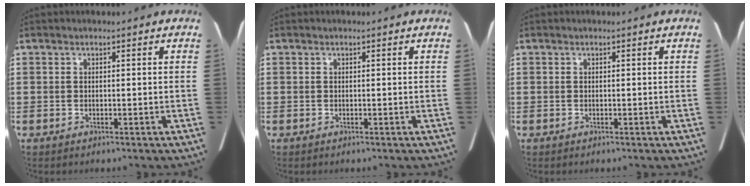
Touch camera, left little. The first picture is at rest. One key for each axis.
{"total": 0.0}
{"total": 0.0}